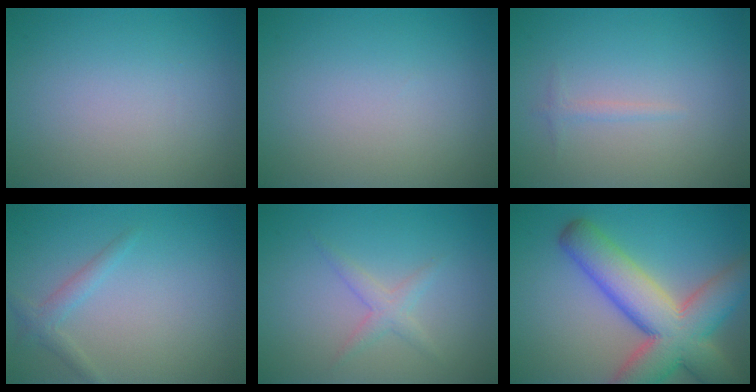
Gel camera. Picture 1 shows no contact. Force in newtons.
{"total": 0.0}
{"total": 0.7, "press": 0.7, "slide": 0.0}
{"total": 1.5, "press": 1.5, "slide": 0.1}
{"total": 1.6, "press": 1.6, "slide": 0.1}
{"total": 10.8, "press": 10.8, "slide": 0.6}